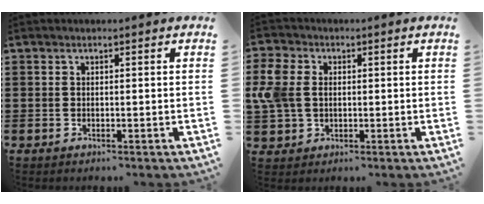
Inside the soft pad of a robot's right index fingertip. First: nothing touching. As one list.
[{"total": 5.8, "force": [0.6, 4.6, 3.5], "torque": [-0.114, 0.004, 0.002]}]